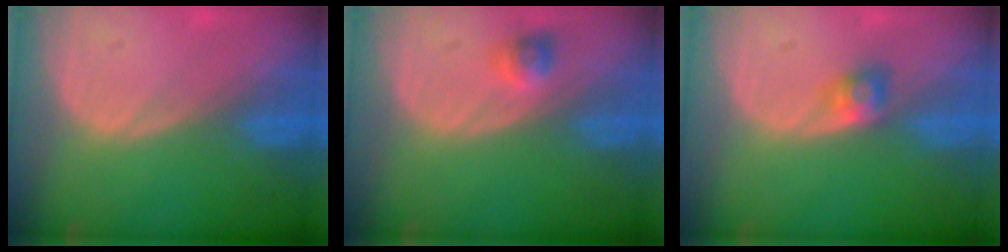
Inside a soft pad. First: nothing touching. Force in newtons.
{"total": 2.3, "press": 2.2, "slide": 0.7}
{"total": 2.5, "press": 2.4, "slide": 0.8}